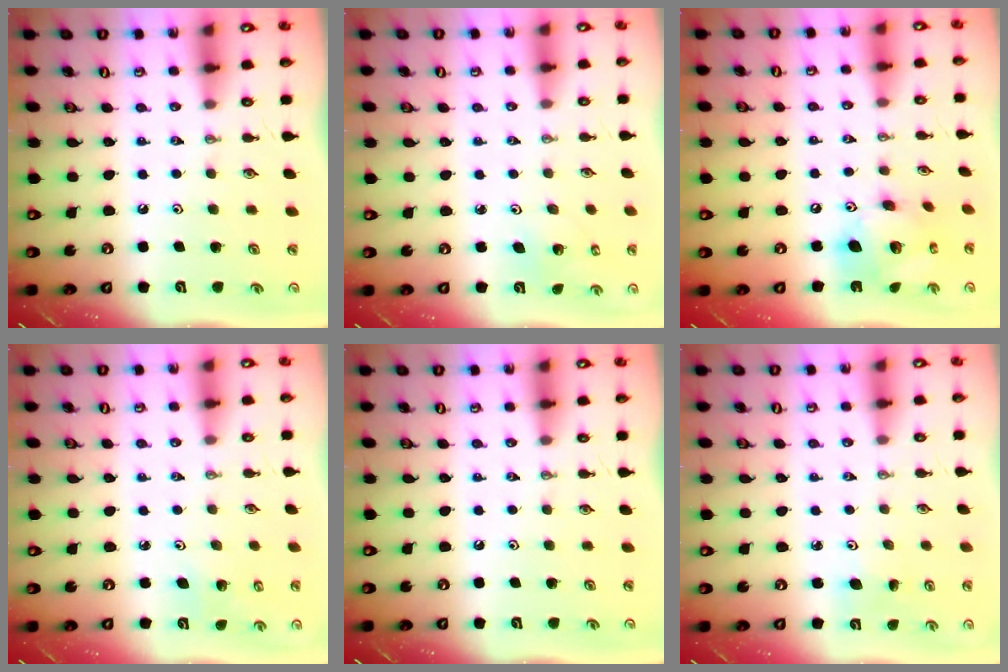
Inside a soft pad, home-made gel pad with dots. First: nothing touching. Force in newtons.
{"total": 2.2, "press": 2.2, "slide": 0.2}
{"total": 15.8, "press": 15.8, "slide": 1.5}
{"total": 2.8, "press": 2.8, "slide": 0.3}
{"total": 0.0}
{"total": 5.8, "press": 5.7, "slide": 0.4}